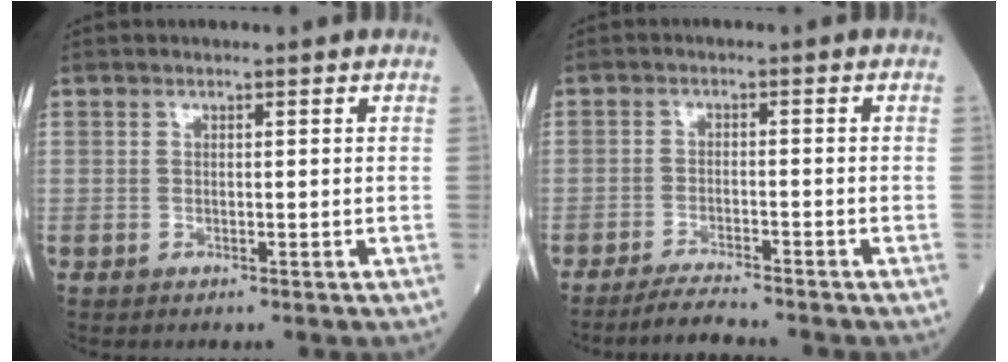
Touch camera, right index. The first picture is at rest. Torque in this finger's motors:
{"motor_torque": [-0.21, -0.15, 0.10, 0.03]}